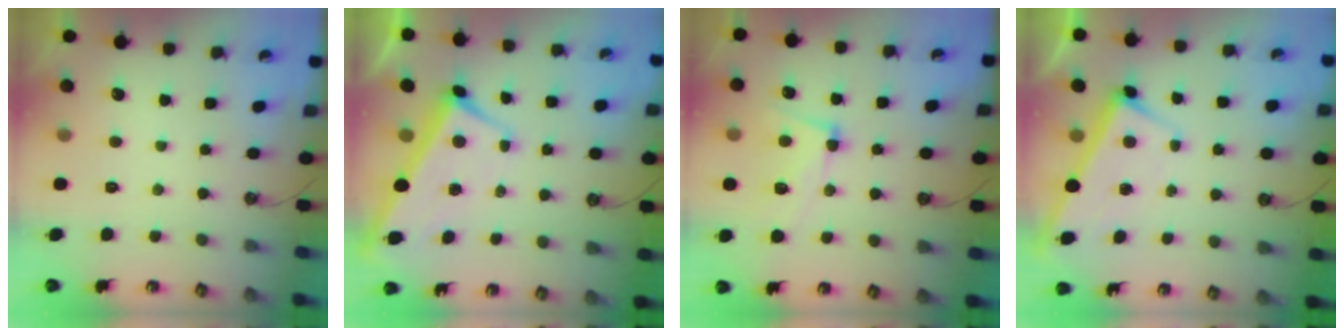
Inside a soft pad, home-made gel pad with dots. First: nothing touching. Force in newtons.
{"total": 2.9, "press": 2.7, "slide": 0.9}
{"total": 8.1, "press": 7.8, "slide": 1.9}
{"total": 2.4, "press": 2.4, "slide": 0.1}